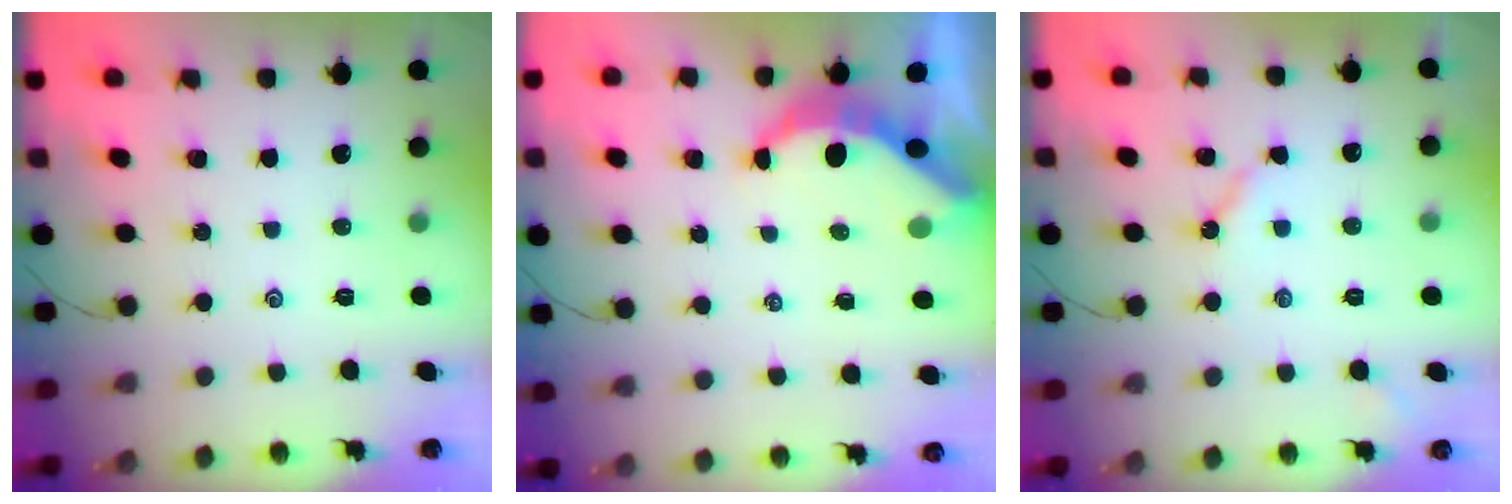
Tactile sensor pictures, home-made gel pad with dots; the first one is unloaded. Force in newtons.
{"total": 6.6, "press": 6.6, "slide": 0.8}
{"total": 3.9, "press": 3.9, "slide": 0.1}